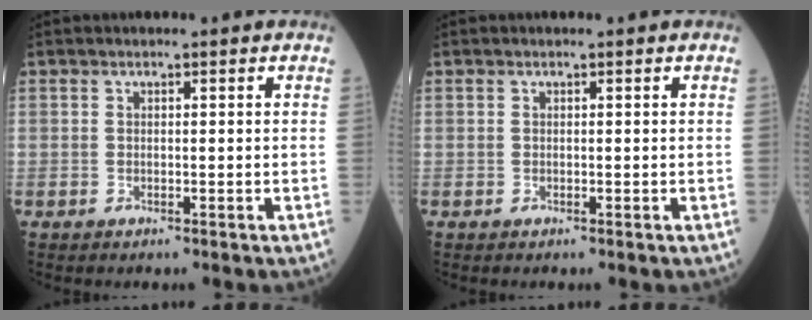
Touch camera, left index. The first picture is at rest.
{"total": 0.0}